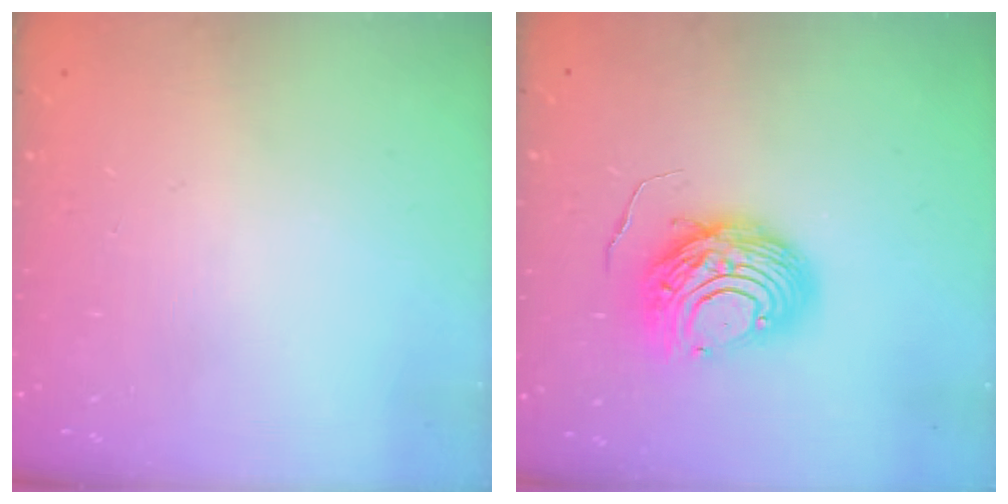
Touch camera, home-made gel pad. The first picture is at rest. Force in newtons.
{"total": 11.1, "press": 11.0, "slide": 1.0}